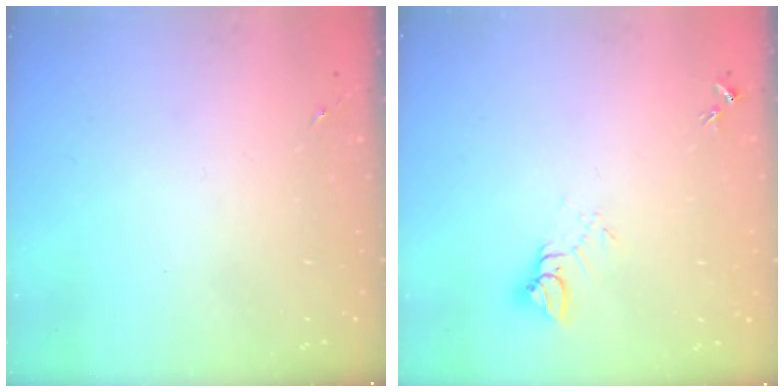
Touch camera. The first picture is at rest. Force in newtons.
{"total": 5.0, "press": 5.0, "slide": 0.4}